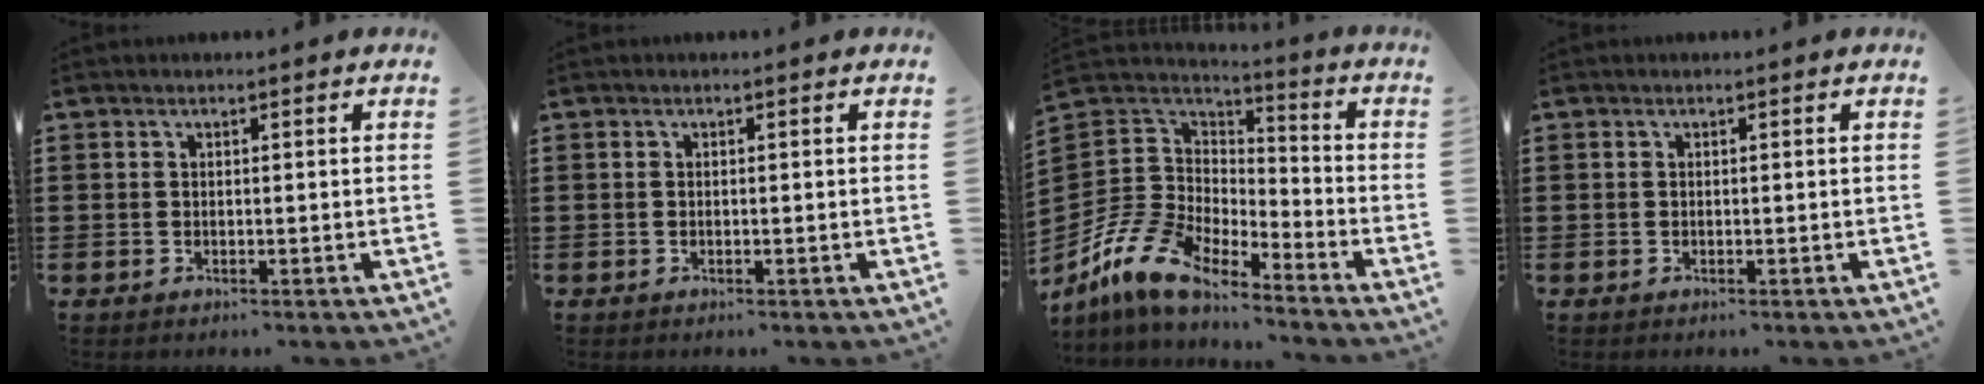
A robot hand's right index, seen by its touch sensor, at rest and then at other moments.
{"total": 0.0}
{"total": 10.9, "force": [-8.6, 5.1, 4.5], "torque": [-0.136, 0.008, -0.179]}
{"total": 0.0}